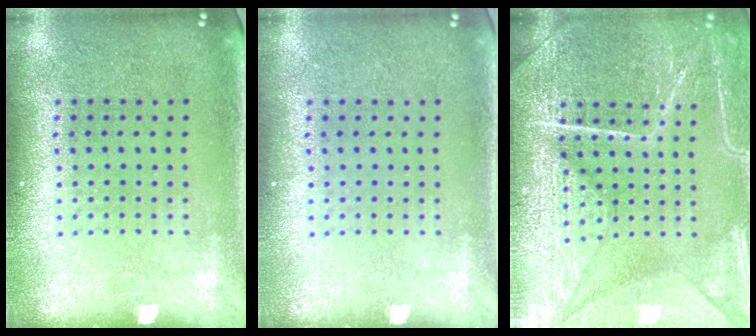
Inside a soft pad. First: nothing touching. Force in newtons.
{"total": 0.0}
{"total": 7.2, "press": 7.1, "slide": 0.9}